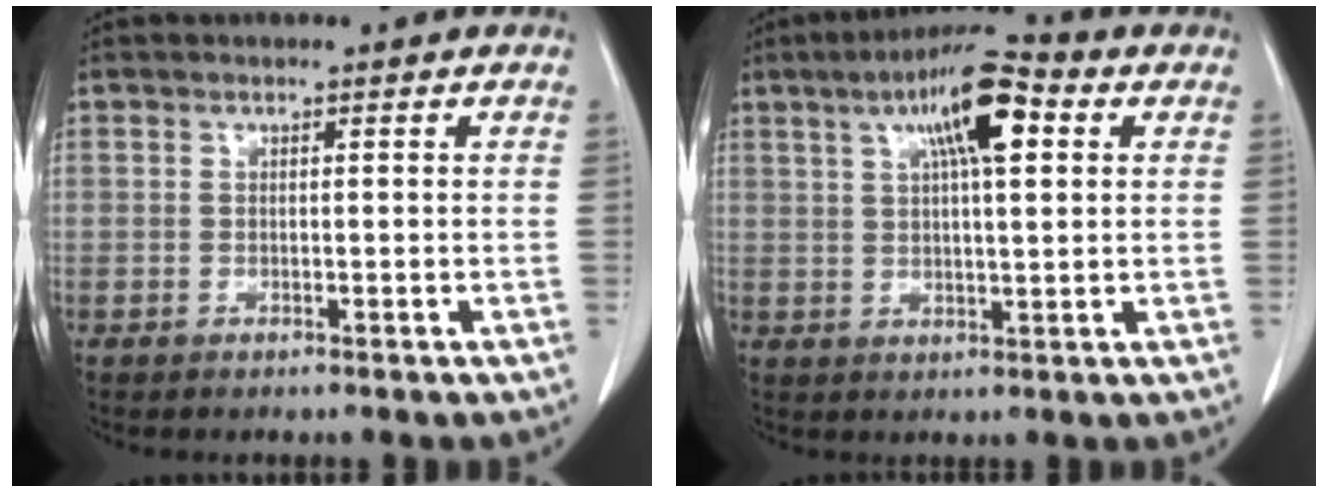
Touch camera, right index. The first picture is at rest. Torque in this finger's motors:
{"motor_torque": [0.37, 0.29, 0.22, 0.13]}